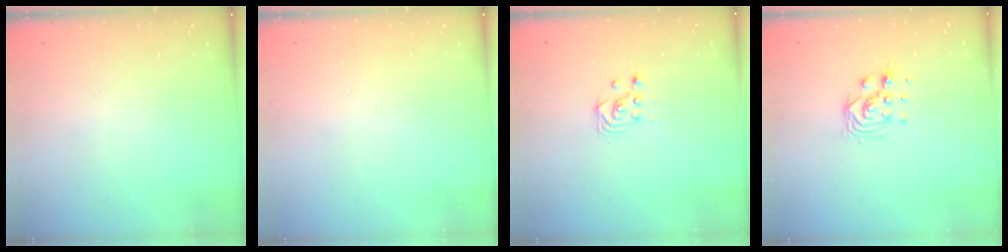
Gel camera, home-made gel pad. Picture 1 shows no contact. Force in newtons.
{"total": 0.0}
{"total": 3.3, "press": 3.3, "slide": 0.1}
{"total": 6.1, "press": 6.1, "slide": 0.9}